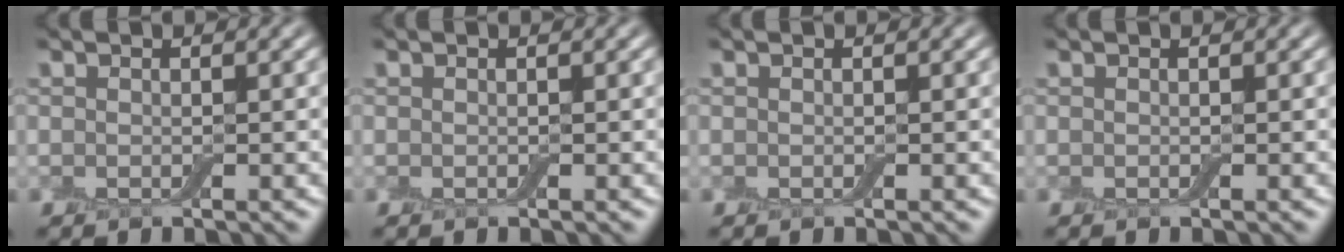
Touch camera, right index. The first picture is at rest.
{"total": 0.0}
{"total": 0.0}
{"total": 0.0}